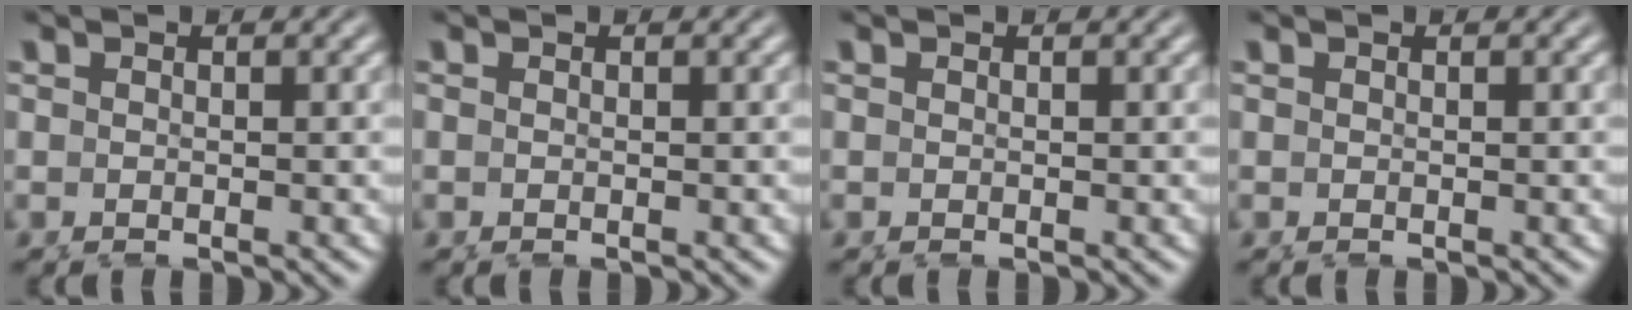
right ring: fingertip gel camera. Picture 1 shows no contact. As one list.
[{"total": 0.0}, {"total": 0.0}, {"total": 0.0}]